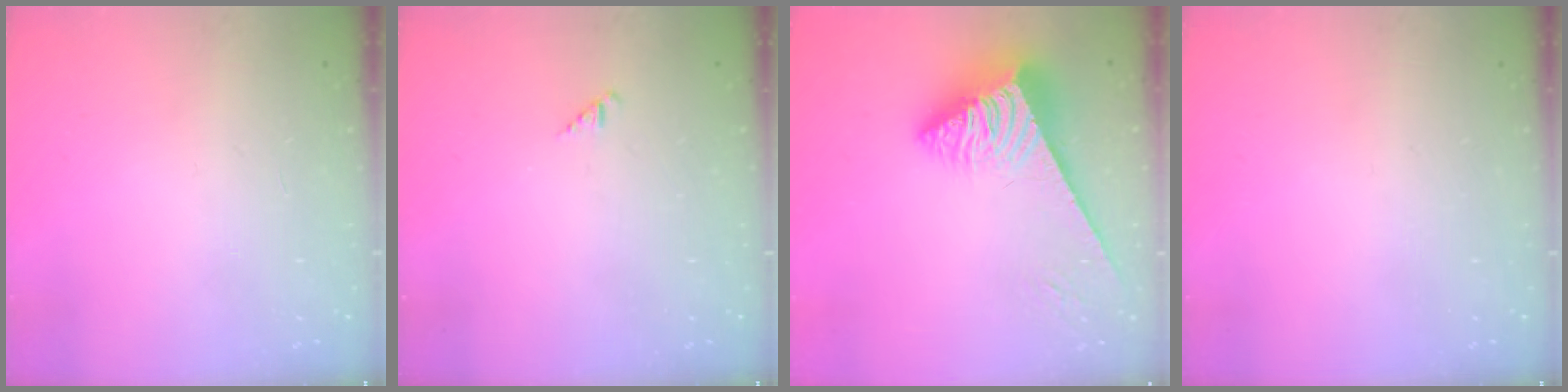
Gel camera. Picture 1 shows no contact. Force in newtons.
{"total": 0.9, "press": 0.9, "slide": 0.2}
{"total": 5.3, "press": 5.2, "slide": 0.5}
{"total": 0.0}